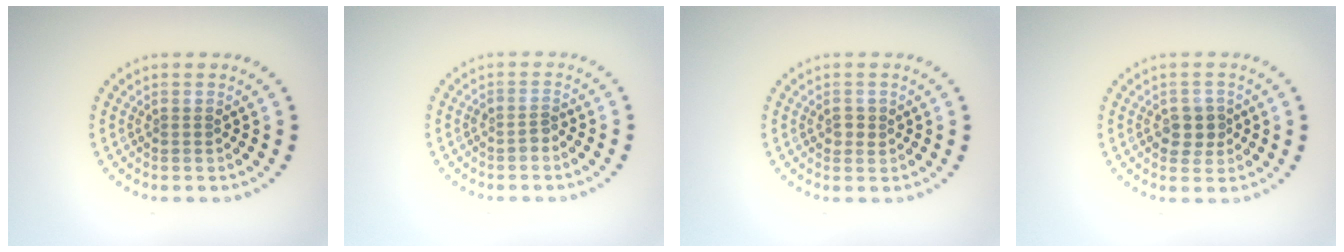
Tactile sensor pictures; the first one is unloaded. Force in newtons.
{"total": 1.1, "press": 0.9, "slide": 0.7}
{"total": 1.4, "press": 1.3, "slide": 0.2}
{"total": 2.5, "press": 2.4, "slide": 0.8}